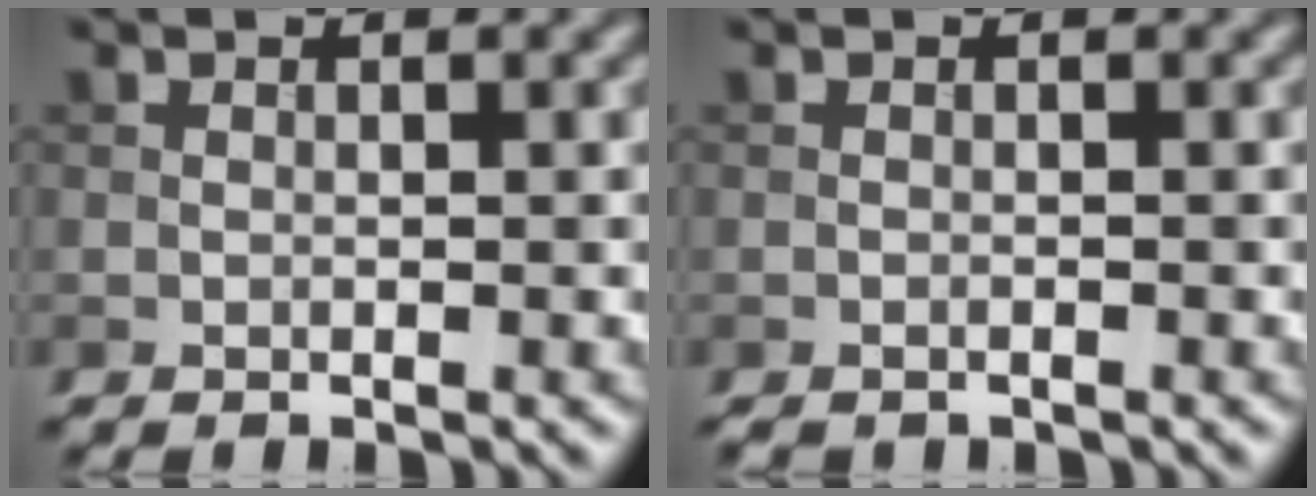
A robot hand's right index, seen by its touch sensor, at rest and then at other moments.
{"total": 0.7, "force": [-0.6, 0.2, 0.2], "torque": [-0.004, -0.002, -0.011]}